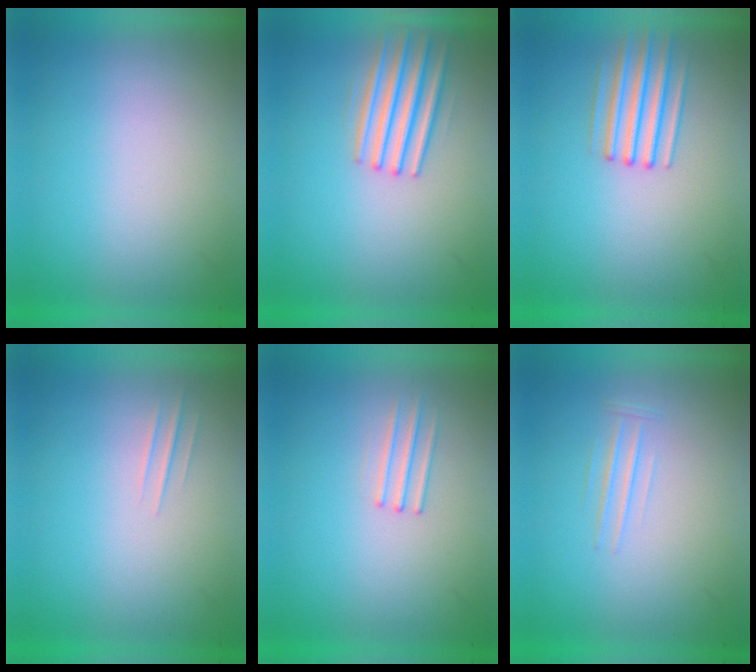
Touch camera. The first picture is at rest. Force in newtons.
{"total": 3.8}
{"total": 2.6}
{"total": 1.2}
{"total": 1.1}
{"total": 1.2}